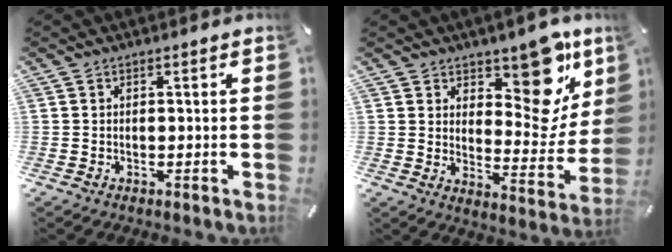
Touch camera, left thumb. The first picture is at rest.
{"total": 15.8, "force": [9.9, 8.4, 9.0], "torque": [-0.088, -0.090, 0.167]}